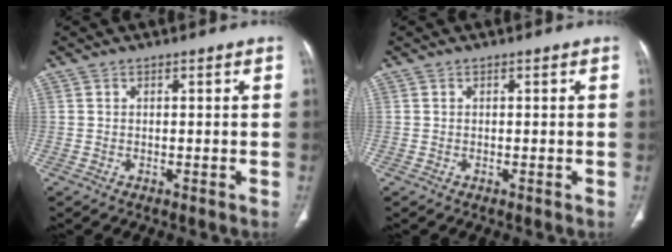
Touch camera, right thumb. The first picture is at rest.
{"total": 0.0}